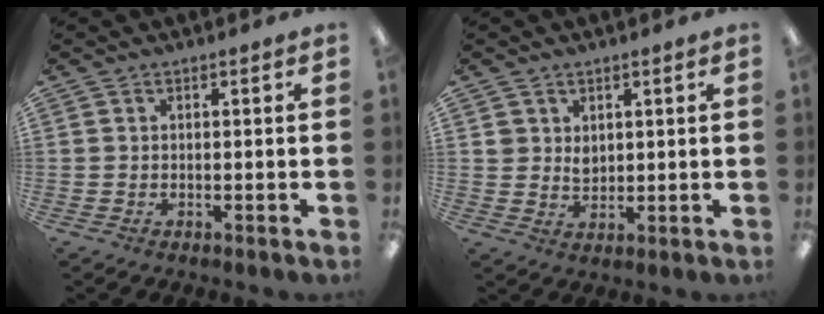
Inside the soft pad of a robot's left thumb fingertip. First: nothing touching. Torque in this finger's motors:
{"motor_torque": [0.18, 0.39, -0.23, -0.01, -0.01]}